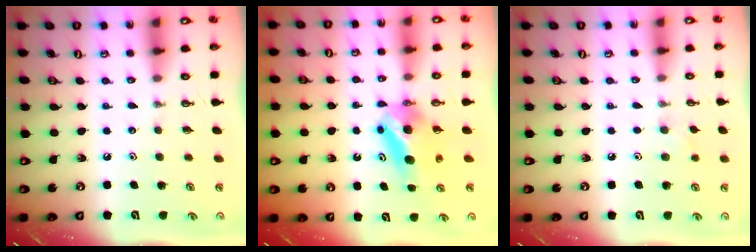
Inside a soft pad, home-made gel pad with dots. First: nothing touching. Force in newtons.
{"total": 7.6, "press": 6.8, "slide": 3.3}
{"total": 5.3, "press": 5.2, "slide": 0.9}